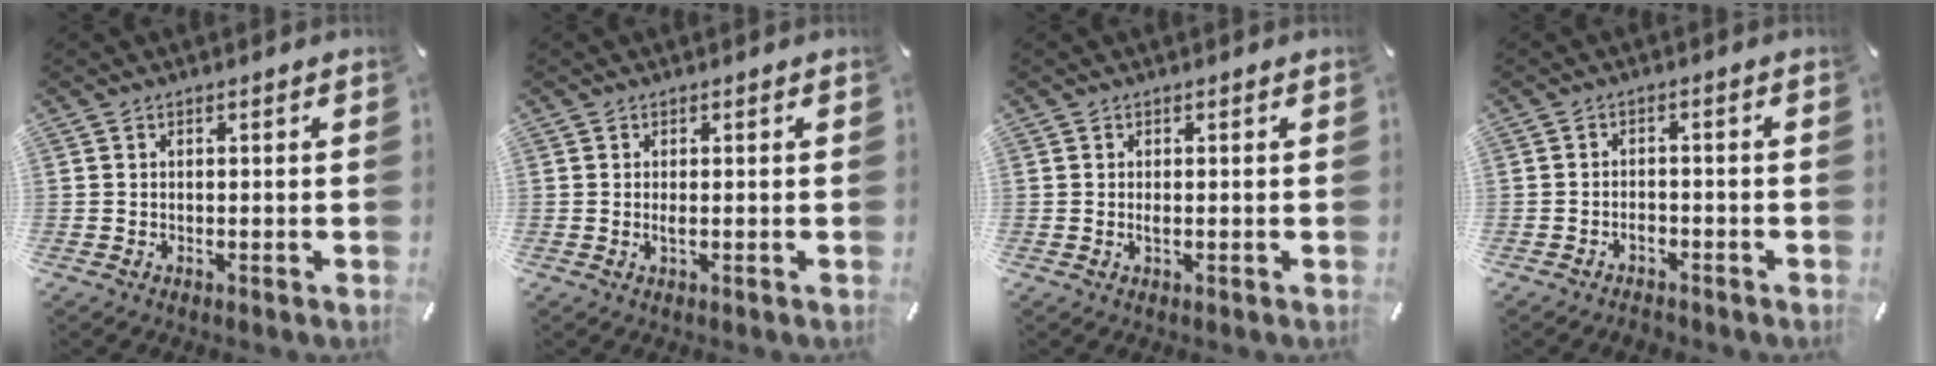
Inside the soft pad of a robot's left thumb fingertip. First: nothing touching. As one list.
[{"total": 1.3, "force": [0.0, 0.1, 1.3], "torque": [-0.026, -0.006, 0.000]}, {"total": 1.1, "force": [-0.1, 0.2, 1.1], "torque": [-0.021, -0.002, -0.001]}, {"total": 2.7, "force": [-1.9, 1.6, 1.2], "torque": [-0.023, 0.008, -0.036]}]